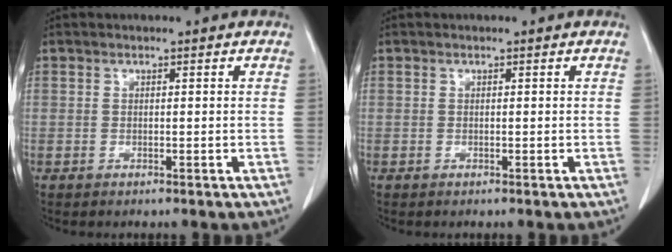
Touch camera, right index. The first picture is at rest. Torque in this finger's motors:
{"motor_torque": [-0.01, 0.01, 0.00, 0.00]}